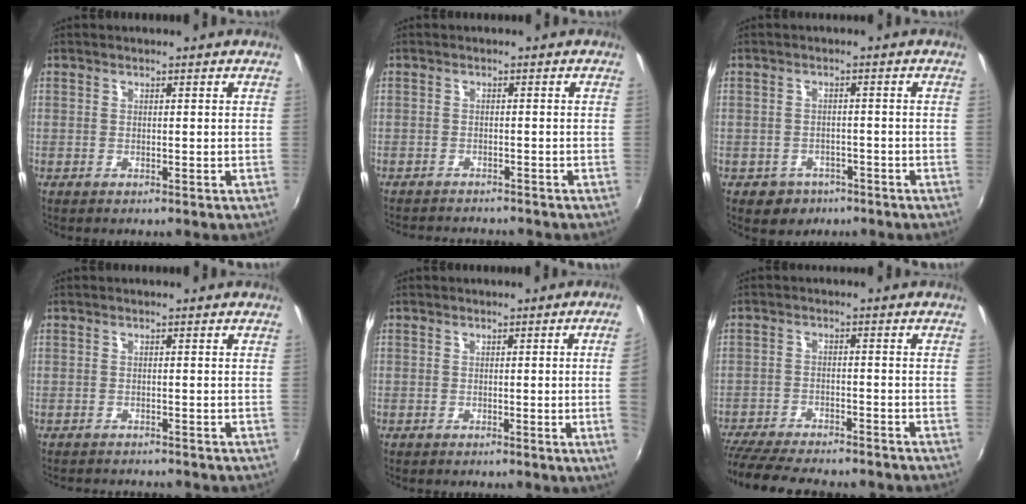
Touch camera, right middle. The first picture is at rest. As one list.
[{"total": 5.5, "force": [-5.2, 0.8, 1.5], "torque": [-0.043, -0.013, -0.080]}, {"total": 5.0, "force": [-2.9, 3.9, 1.1], "torque": [-0.036, 0.000, -0.036]}, {"total": 3.9, "force": [-3.7, 0.6, 1.1], "torque": [-0.031, -0.013, -0.057]}, {"total": 3.8, "force": [-0.1, -1.8, 3.3], "torque": [-0.051, -0.012, 0.002]}, {"total": 16.1, "force": [-13.8, 3.9, 7.4], "torque": [-0.162, -0.038, -0.215]}]